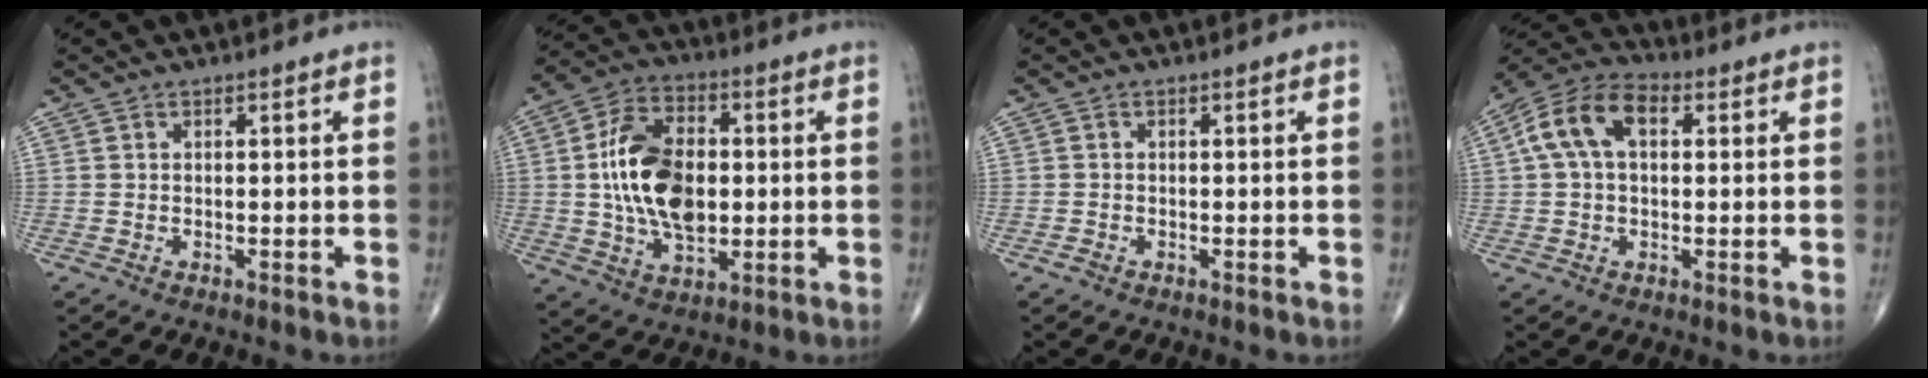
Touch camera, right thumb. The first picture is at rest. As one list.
[{"total": 16.2, "force": [0.4, 9.8, 12.8], "torque": [-0.215, 0.010, 0.008]}, {"total": 0.8, "force": [-0.4, 0.5, 0.3], "torque": [-0.005, 0.000, -0.011]}, {"total": 10.8, "force": [2.3, 6.5, 8.3], "torque": [-0.163, 0.032, 0.034]}]